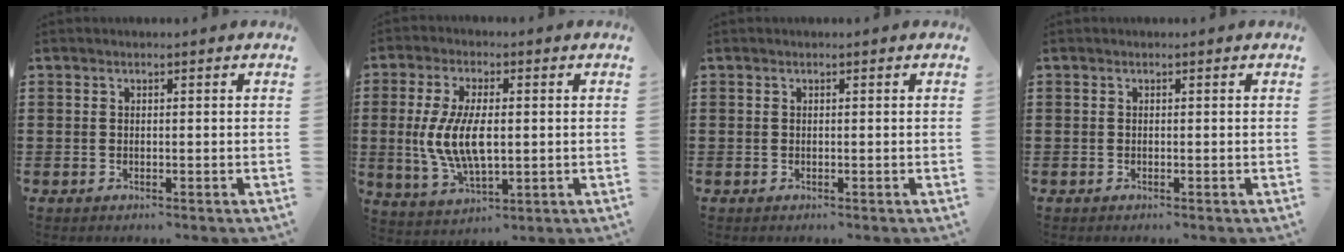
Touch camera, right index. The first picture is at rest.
{"total": 9.1, "force": [0.0, 4.2, 8.0], "torque": [-0.183, -0.001, -0.006]}
{"total": 0.0}
{"total": 0.0}